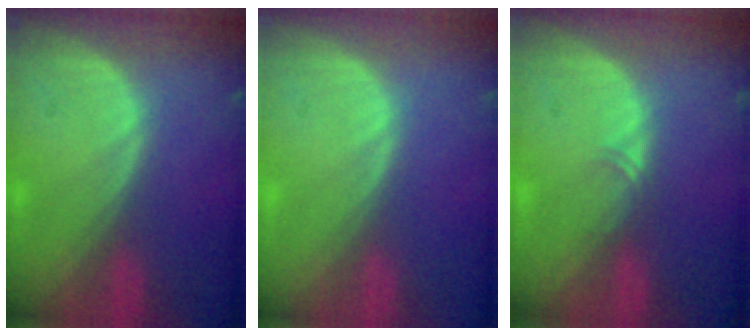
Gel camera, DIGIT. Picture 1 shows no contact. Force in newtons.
{"total": 0.0}
{"total": 1.1, "press": 1.0, "slide": 0.6}